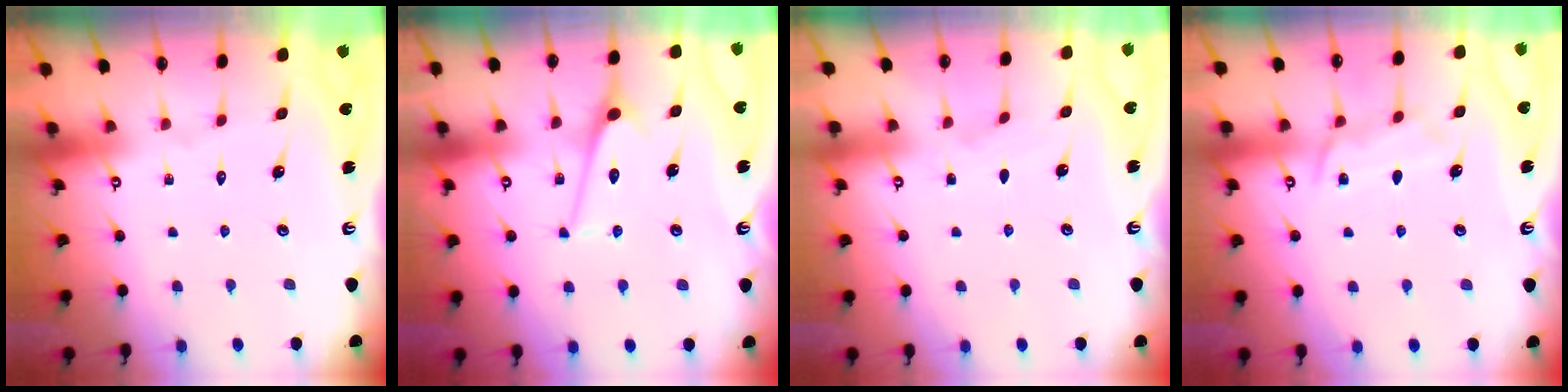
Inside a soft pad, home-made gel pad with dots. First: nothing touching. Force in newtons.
{"total": 6.4, "press": 6.4, "slide": 0.7}
{"total": 1.4, "press": 1.3, "slide": 0.2}
{"total": 7.7, "press": 7.7, "slide": 0.6}